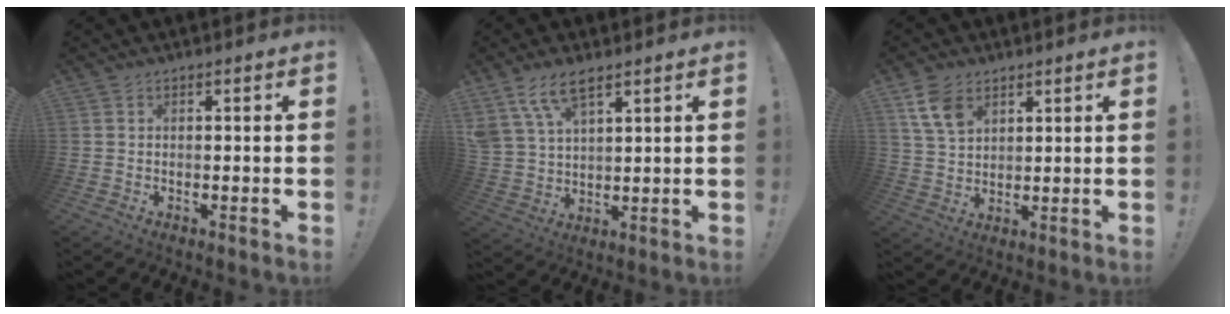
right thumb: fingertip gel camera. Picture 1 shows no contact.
{"total": 9.6, "force": [6.3, 4.5, 5.7], "torque": [-0.106, -0.023, 0.124]}
{"total": 8.7, "force": [4.7, 5.6, 4.7], "torque": [-0.081, -0.011, 0.094]}